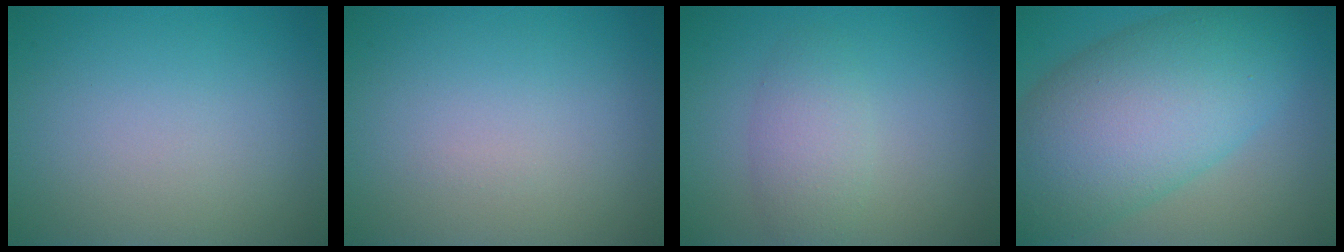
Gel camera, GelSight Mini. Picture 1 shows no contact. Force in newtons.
{"total": 0.0}
{"total": 2.8, "press": 2.8, "slide": 0.2}
{"total": 11.8, "press": 11.8, "slide": 0.6}